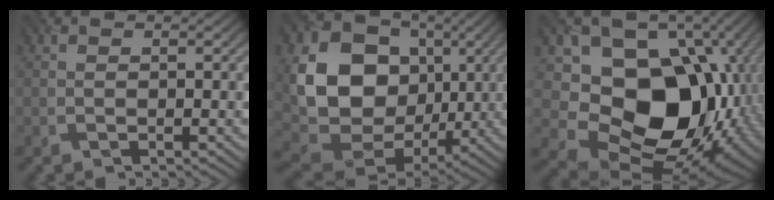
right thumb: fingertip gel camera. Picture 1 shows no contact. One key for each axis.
{"total": 16.3, "fx": 2.0, "fy": 13.3, "fz": 9.2, "tx": -0.211, "ty": -0.007, "tz": 0.043}
{"total": 17.6, "fx": 0.0, "fy": 14.1, "fz": 10.4, "tx": -0.176, "ty": -0.041, "tz": 0.025}